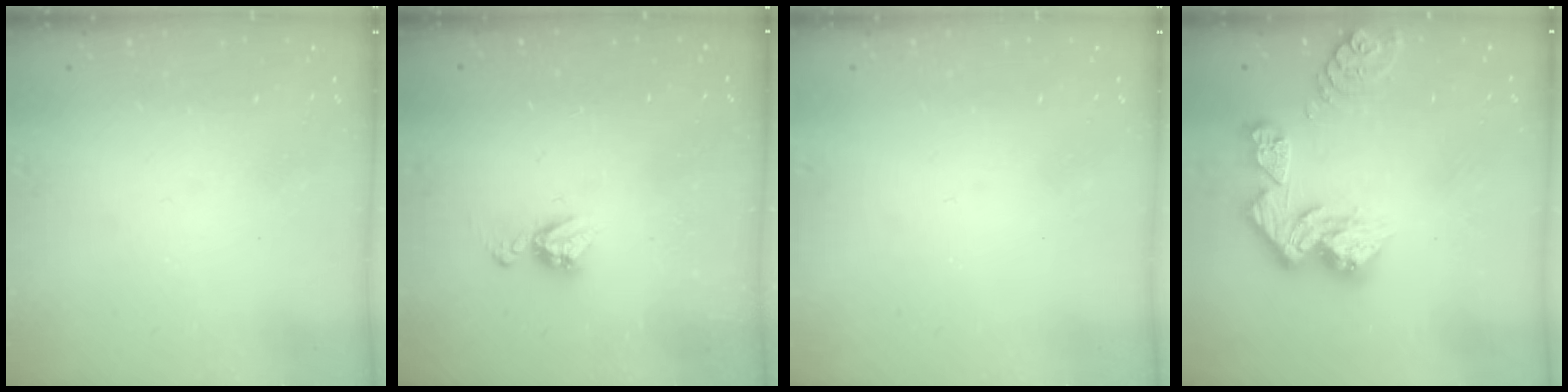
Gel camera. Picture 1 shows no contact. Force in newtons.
{"total": 6.2, "press": 6.2, "slide": 0.5}
{"total": 0.5, "press": 0.5, "slide": 0.1}
{"total": 13.6, "press": 13.5, "slide": 1.6}